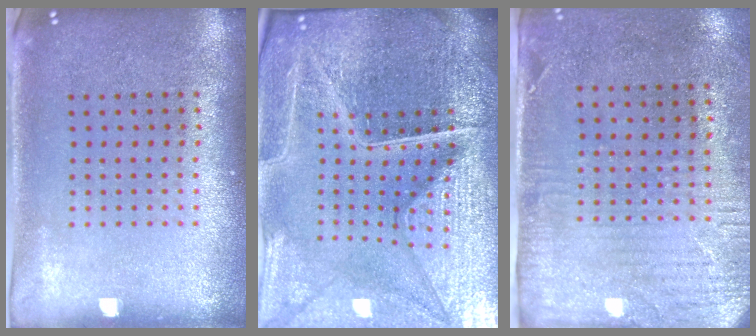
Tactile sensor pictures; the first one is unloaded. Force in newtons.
{"total": 5.8, "press": 5.4, "slide": 2.1}
{"total": 2.9, "press": 2.4, "slide": 1.7}